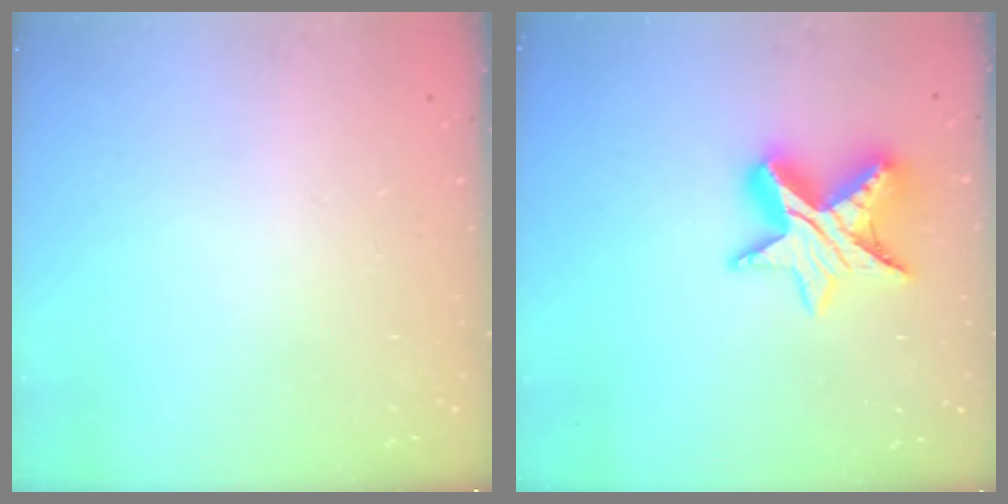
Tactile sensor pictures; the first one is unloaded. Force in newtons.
{"total": 10.8, "press": 10.8, "slide": 0.7}